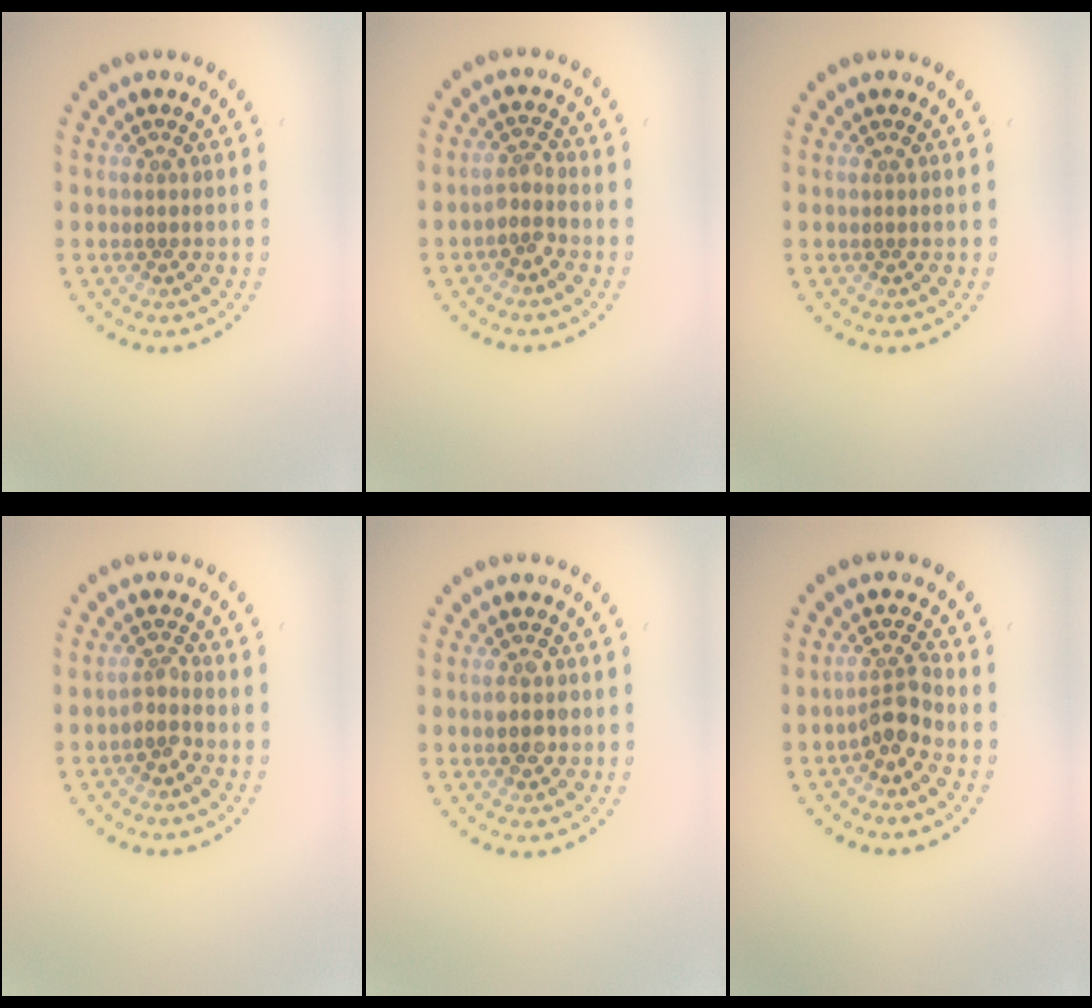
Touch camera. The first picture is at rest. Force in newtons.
{"total": 1.7, "press": 1.2, "slide": 1.2}
{"total": 0.0}
{"total": 1.7, "press": 1.2, "slide": 1.2}
{"total": 2.5, "press": 2.5, "slide": 0.1}
{"total": 2.3, "press": 1.8, "slide": 1.5}